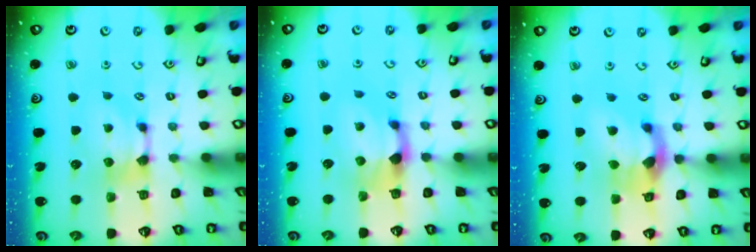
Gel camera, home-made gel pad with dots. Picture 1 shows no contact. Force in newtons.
{"total": 1.9, "press": 1.1, "slide": 1.5}
{"total": 4.9, "press": 4.5, "slide": 1.9}